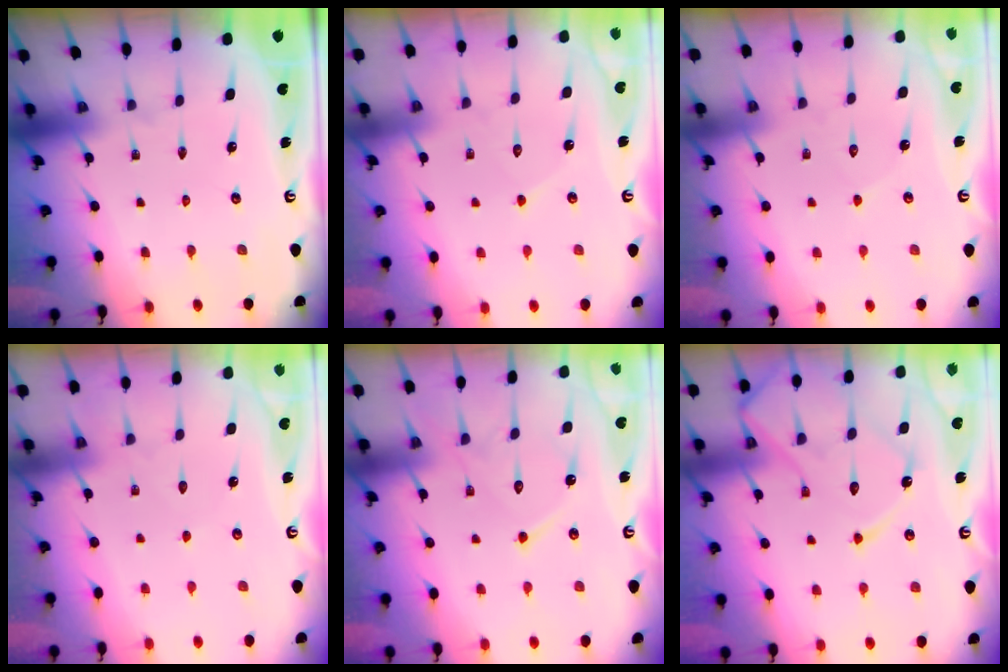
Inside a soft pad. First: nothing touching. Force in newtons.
{"total": 5.4, "press": 5.4, "slide": 0.5}
{"total": 3.9, "press": 3.9, "slide": 0.3}
{"total": 4.9, "press": 4.9, "slide": 0.6}
{"total": 11.5, "press": 11.5, "slide": 0.3}
{"total": 14.3, "press": 14.3, "slide": 1.4}